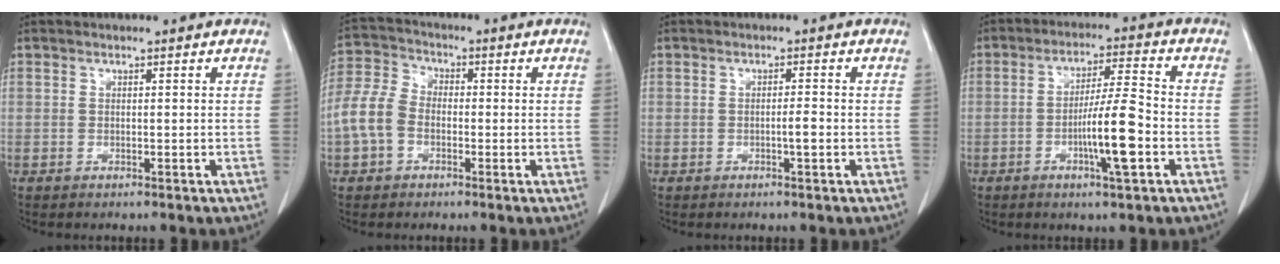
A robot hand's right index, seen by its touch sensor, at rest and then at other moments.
{"total": 6.9, "force": [-1.8, 5.0, 4.4], "torque": [-0.117, 0.021, -0.046]}
{"total": 1.8, "force": [-0.6, 0.1, 1.7], "torque": [-0.029, 0.000, -0.010]}
{"total": 9.1, "force": [-2.9, 0.2, 8.6], "torque": [-0.152, -0.002, -0.052]}